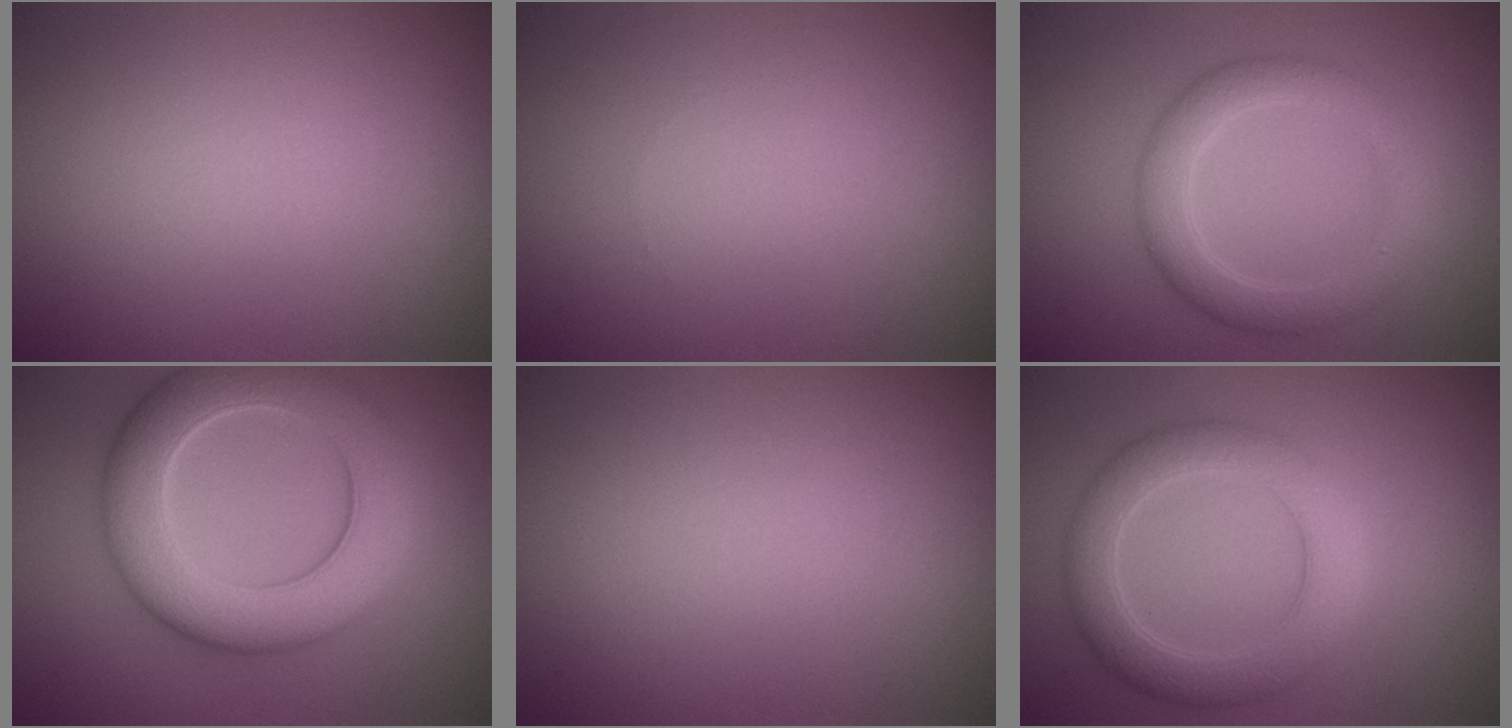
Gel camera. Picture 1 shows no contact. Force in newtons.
{"total": 0.0}
{"total": 3.9, "press": 3.9, "slide": 0.1}
{"total": 9.0, "press": 9.0, "slide": 0.5}
{"total": 0.0}
{"total": 4.8, "press": 4.8, "slide": 0.2}